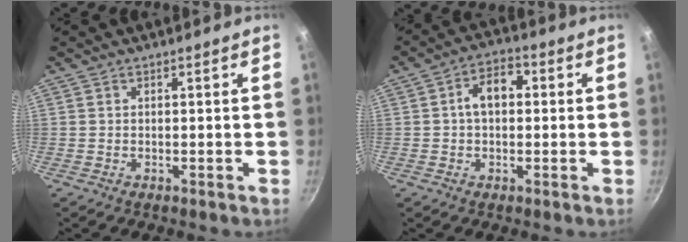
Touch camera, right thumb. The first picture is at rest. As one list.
[{"total": 6.7, "force": [0.7, 4.5, 4.9], "torque": [-0.053, 0.020, 0.001]}]